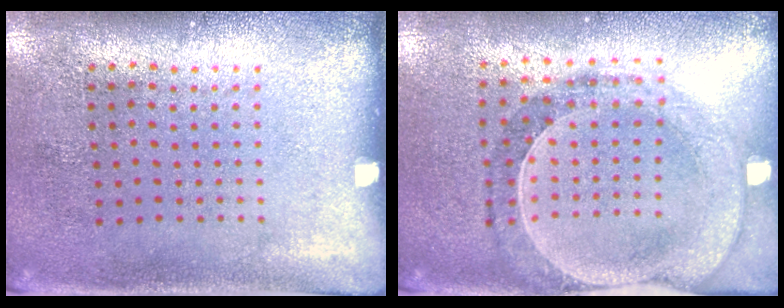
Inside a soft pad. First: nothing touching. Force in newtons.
{"total": 0.6, "press": 0.6, "slide": 0.2}